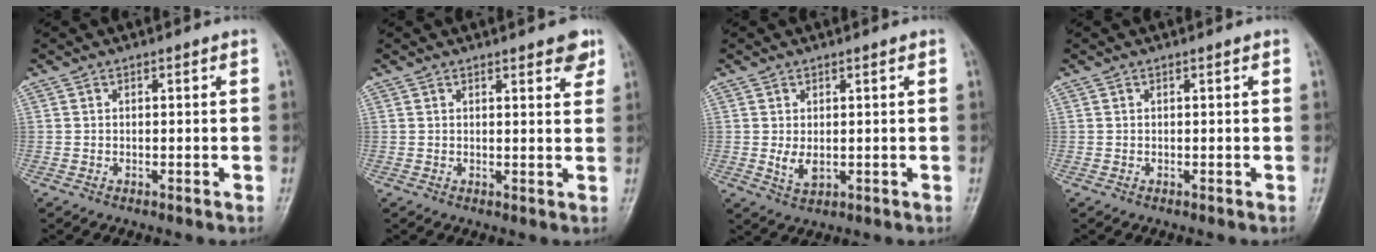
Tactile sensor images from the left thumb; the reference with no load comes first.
{"total": 4.4, "force": [2.8, 1.6, 2.9], "torque": [-0.018, -0.013, 0.032]}
{"total": 3.7, "force": [0.2, 2.2, 2.9], "torque": [-0.044, -0.010, 0.010]}
{"total": 0.0}